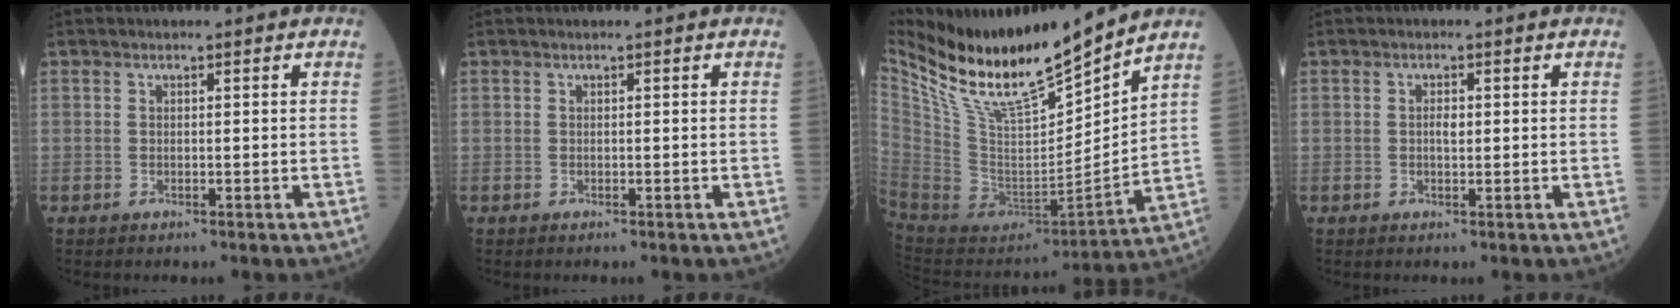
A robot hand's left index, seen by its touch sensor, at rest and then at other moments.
{"total": 0.0}
{"total": 19.4, "force": [16.3, 2.3, 10.4], "torque": [-0.189, -0.022, 0.315]}
{"total": 1.5, "force": [0.1, 0.7, 1.3], "torque": [-0.025, 0.002, 0.002]}